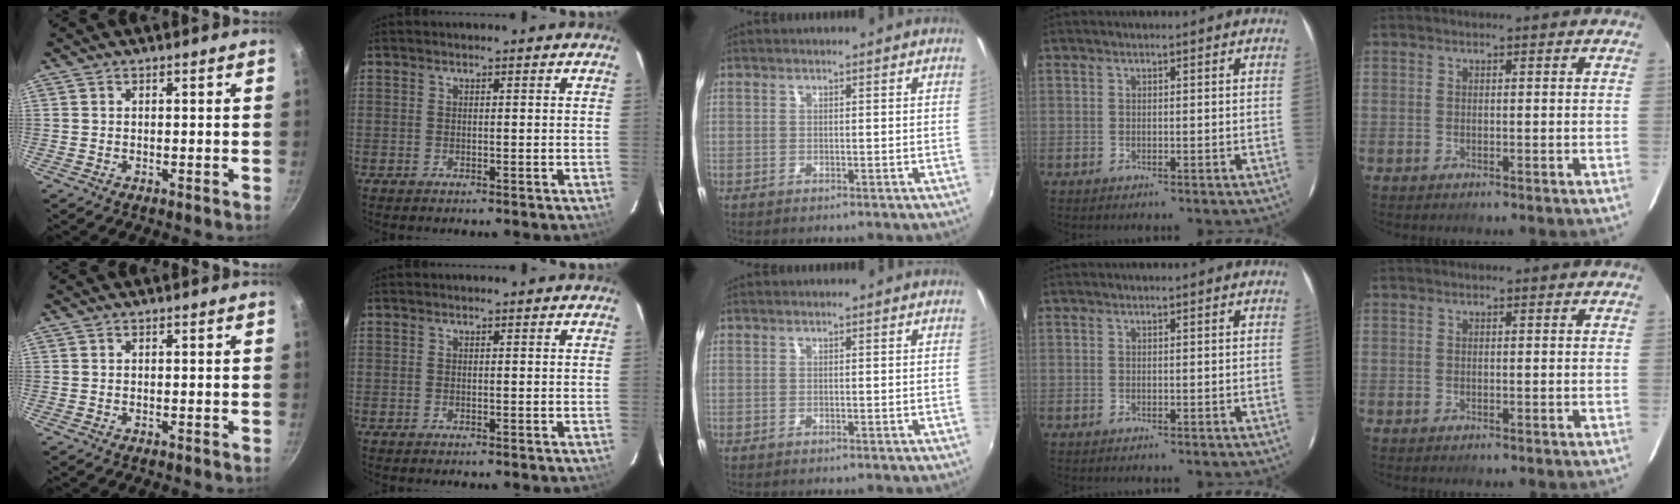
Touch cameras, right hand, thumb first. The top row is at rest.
{}